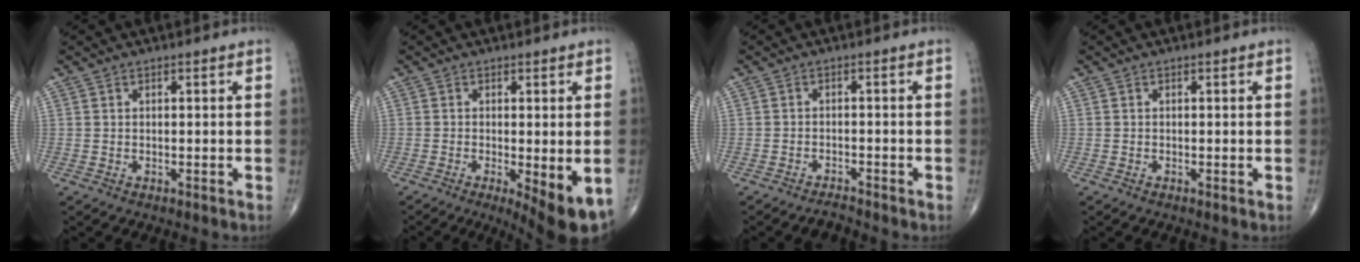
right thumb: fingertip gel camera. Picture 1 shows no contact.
{"total": 9.3, "force": [-3.5, 2.4, 8.3], "torque": [-0.108, -0.022, -0.051]}
{"total": 1.7, "force": [-1.7, 0.3, 0.1], "torque": [-0.005, 0.006, -0.031]}
{"total": 0.0}